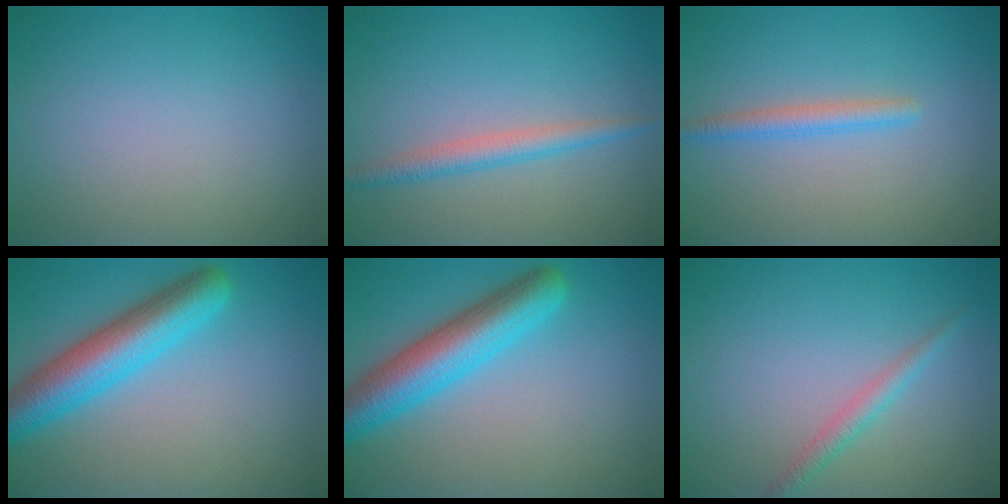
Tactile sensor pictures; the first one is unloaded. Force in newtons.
{"total": 2.3, "press": 2.3, "slide": 0.1}
{"total": 1.9, "press": 1.9, "slide": 0.0}
{"total": 6.6, "press": 6.5, "slide": 0.2}
{"total": 6.6, "press": 6.5, "slide": 0.2}
{"total": 1.7, "press": 1.7, "slide": 0.0}